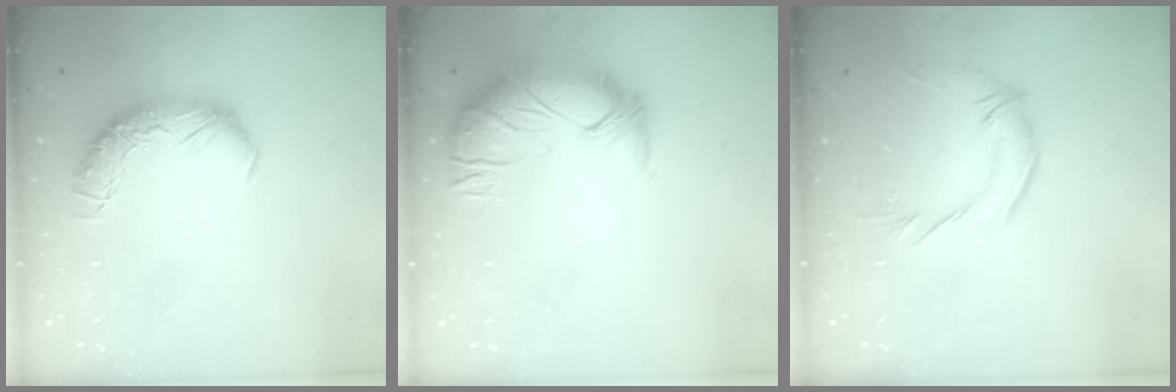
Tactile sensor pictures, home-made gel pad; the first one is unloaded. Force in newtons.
{"total": 2.5, "press": 0.5, "slide": 2.5}
{"total": 2.0, "press": 0.3, "slide": 2.0}